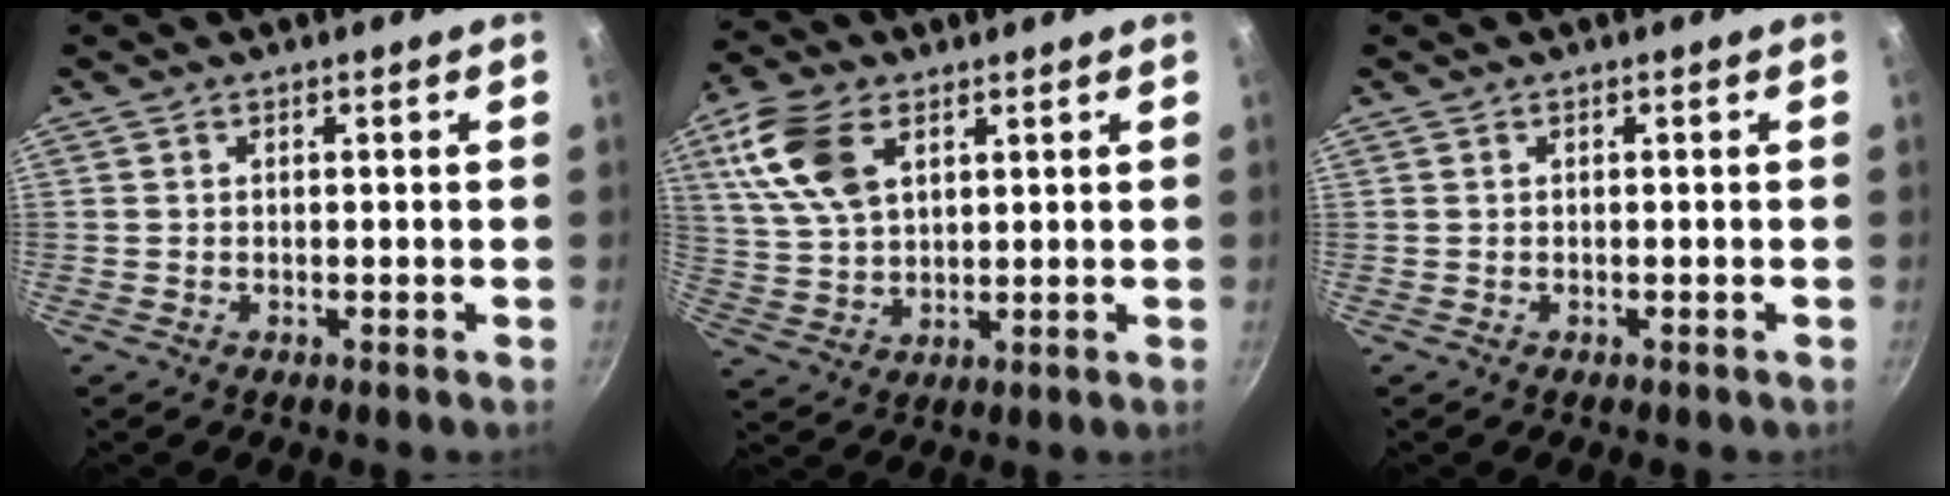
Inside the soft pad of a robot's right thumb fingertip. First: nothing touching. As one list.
[{"total": 12.0, "force": [4.8, 7.1, 8.4], "torque": [-0.163, -0.005, 0.096]}, {"total": 0.0}]